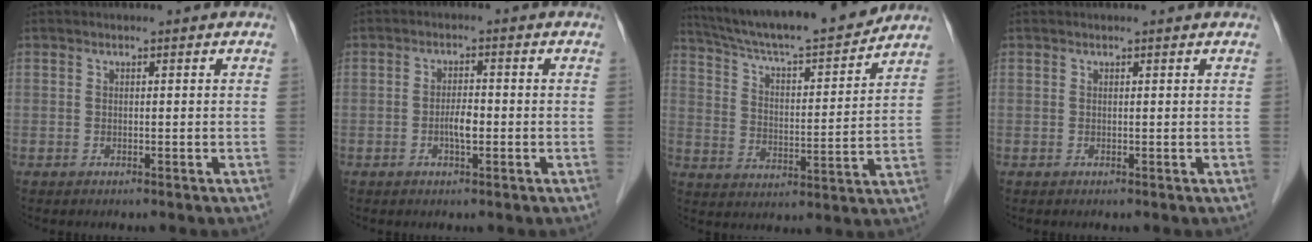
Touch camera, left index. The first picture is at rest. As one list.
[{"total": 2.7, "force": [-1.0, 0.7, 2.4], "torque": [-0.044, -0.001, -0.017]}, {"total": 18.9, "force": [17.1, 1.0, 7.9], "torque": [-0.135, 0.001, 0.266]}, {"total": 0.7, "force": [0.7, 0.1, 0.2], "torque": [-0.011, 0.001, 0.006]}]